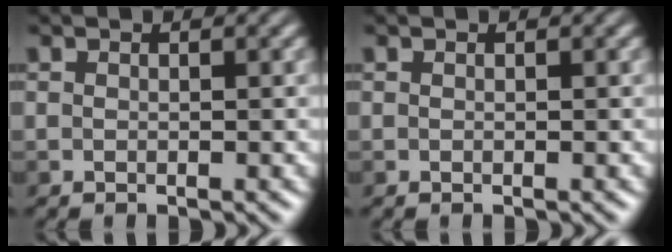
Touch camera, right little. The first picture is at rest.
{"total": 0.0}